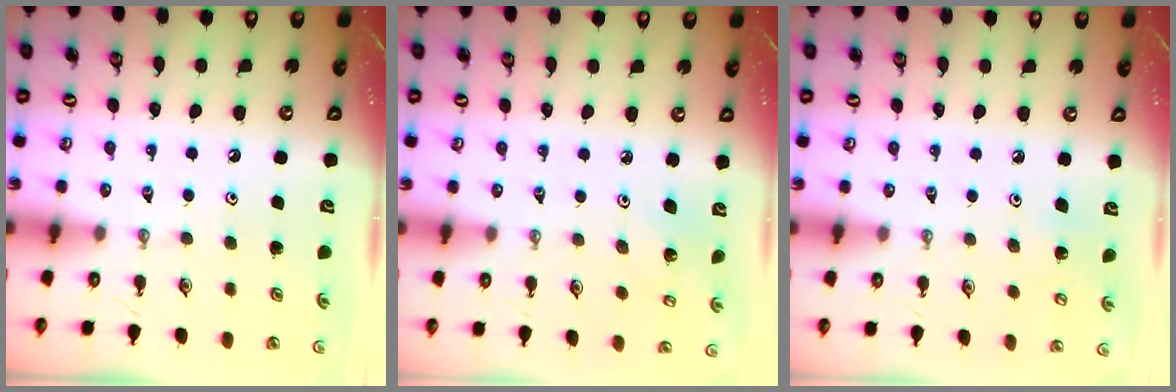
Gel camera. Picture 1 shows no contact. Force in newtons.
{"total": 3.4, "press": 3.4, "slide": 0.2}
{"total": 3.6, "press": 3.6, "slide": 0.2}